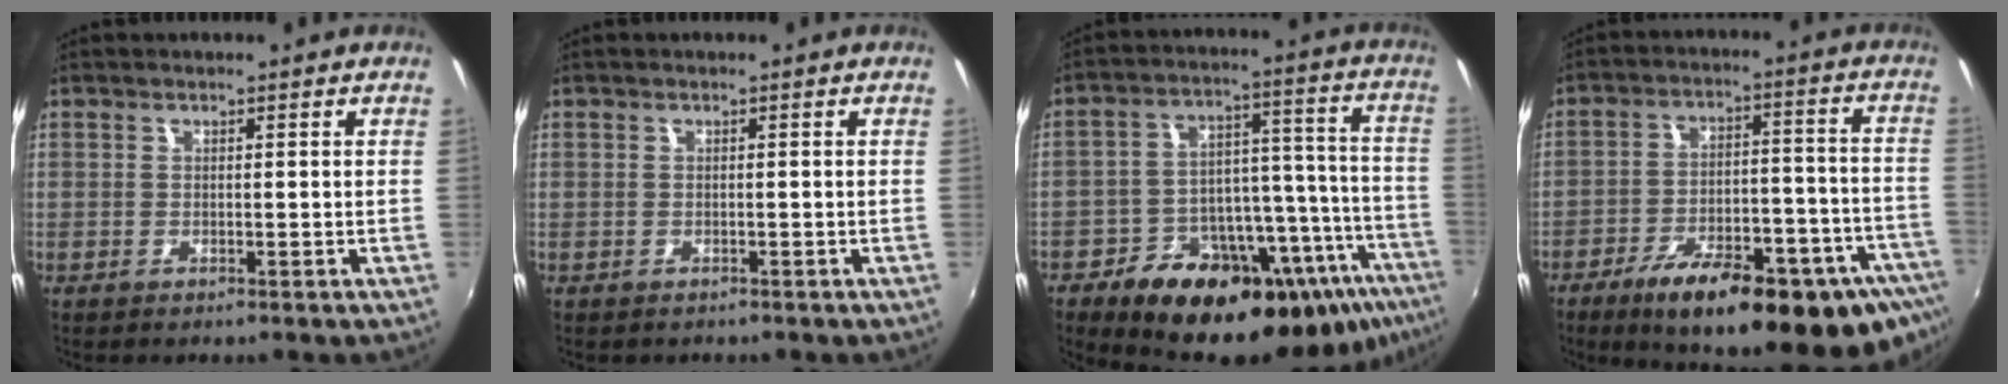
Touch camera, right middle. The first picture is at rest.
{"total": 0.9, "force": [-0.5, 0.7, -0.1], "torque": [-0.001, -0.002, -0.006]}
{"total": 28.9, "force": [-20.2, 12.5, 16.5], "torque": [-0.236, 0.014, -0.271]}
{"total": 27.0, "force": [-17.0, 8.5, 19.2], "torque": [-0.281, -0.029, -0.228]}